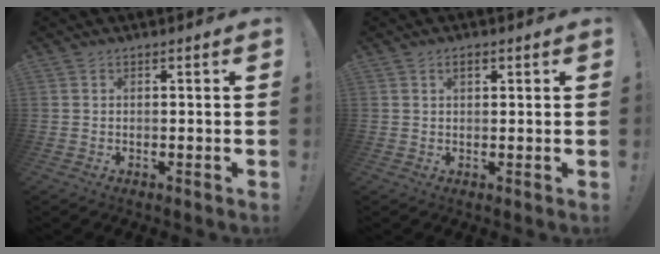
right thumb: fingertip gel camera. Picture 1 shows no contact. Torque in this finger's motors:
{"motor_torque": [0.00, 0.40, 0.12, -0.15, 0.00]}